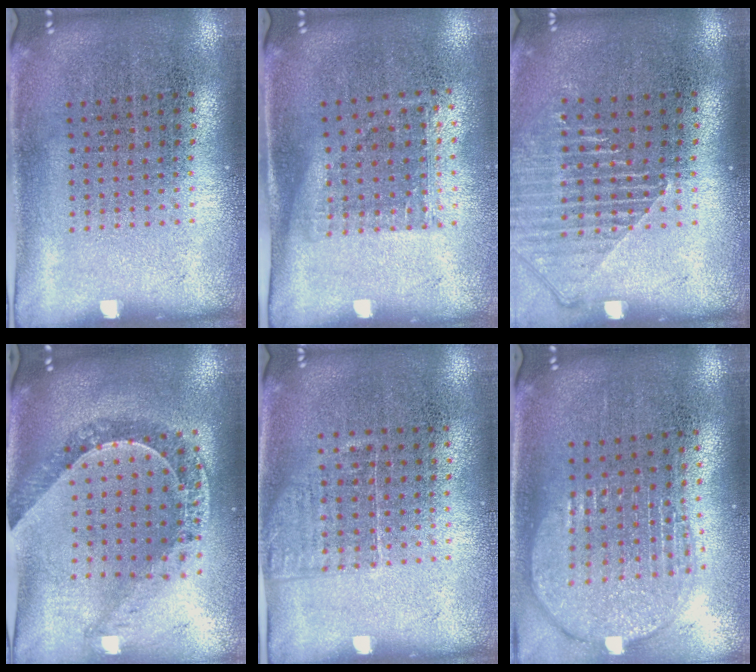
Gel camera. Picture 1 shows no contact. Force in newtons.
{"total": 1.1, "press": 0.9, "slide": 0.7}
{"total": 1.3, "press": 1.3, "slide": 0.1}
{"total": 1.1, "press": 1.1, "slide": 0.2}
{"total": 1.2, "press": 1.0, "slide": 0.7}
{"total": 2.0, "press": 1.6, "slide": 1.1}